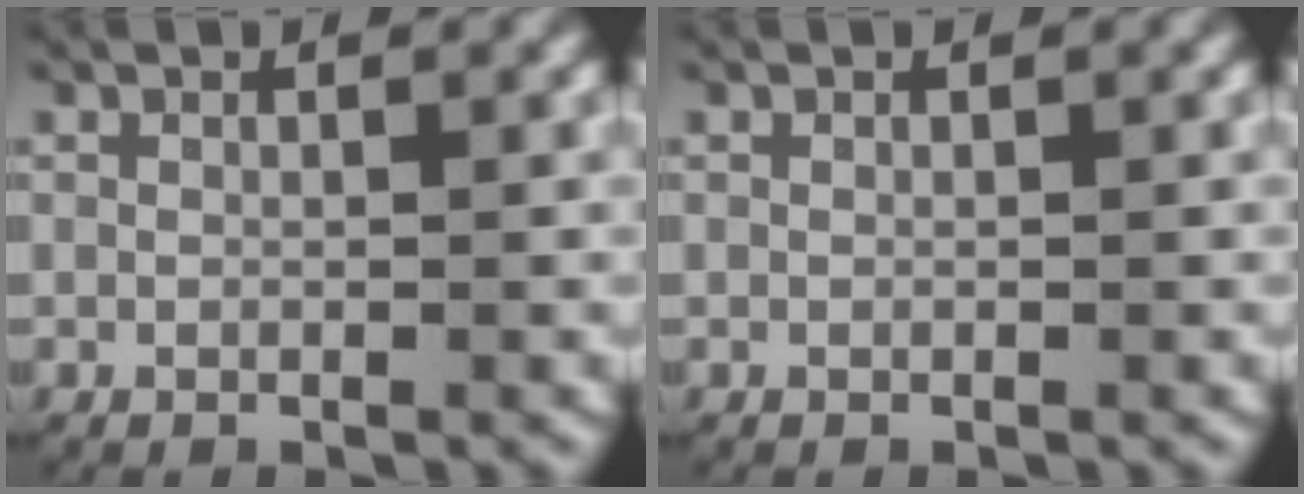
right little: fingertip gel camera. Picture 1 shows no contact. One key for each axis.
{"total": 0.0}